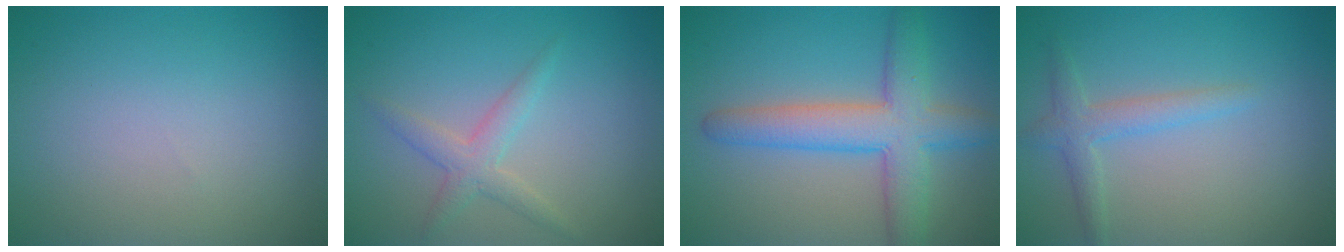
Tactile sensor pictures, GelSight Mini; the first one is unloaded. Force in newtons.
{"total": 2.2, "press": 2.2, "slide": 0.1}
{"total": 6.4, "press": 6.4, "slide": 0.2}
{"total": 2.2, "press": 2.2, "slide": 0.1}